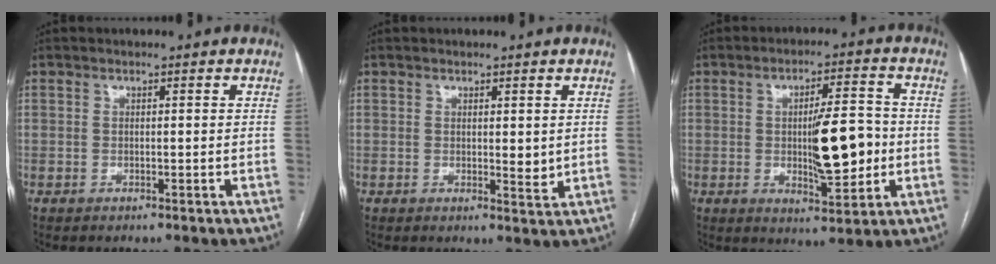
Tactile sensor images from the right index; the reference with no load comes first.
{"total": 2.1, "force": [0.3, 0.7, 1.9], "torque": [-0.027, -0.007, 0.008]}
{"total": 10.5, "force": [-1.0, 2.5, 10.2], "torque": [-0.160, 0.002, -0.009]}